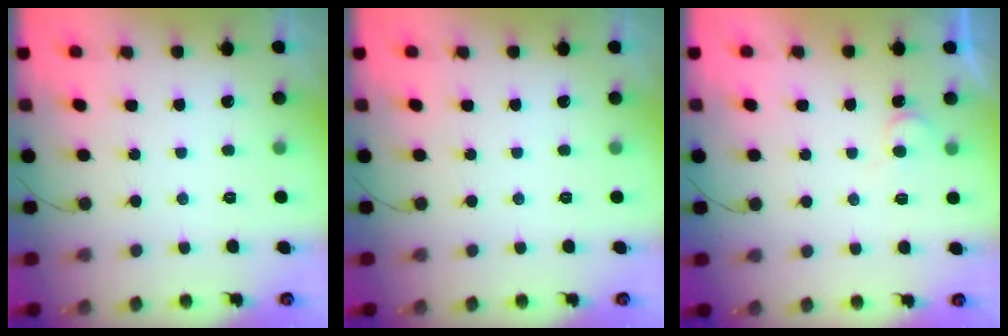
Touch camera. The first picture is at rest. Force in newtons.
{"total": 0.0}
{"total": 4.4, "press": 4.3, "slide": 0.3}